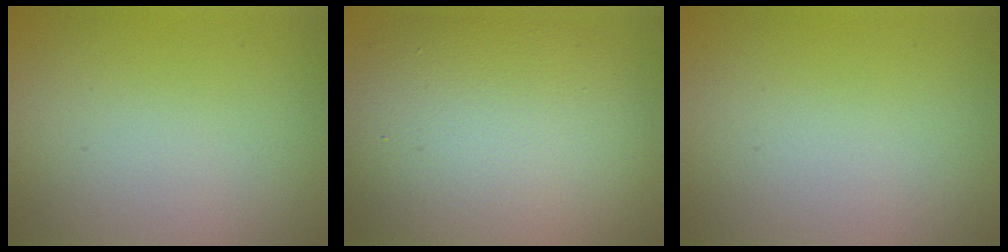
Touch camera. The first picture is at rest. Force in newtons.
{"total": 12.3, "press": 12.2, "slide": 1.0}
{"total": 0.0}